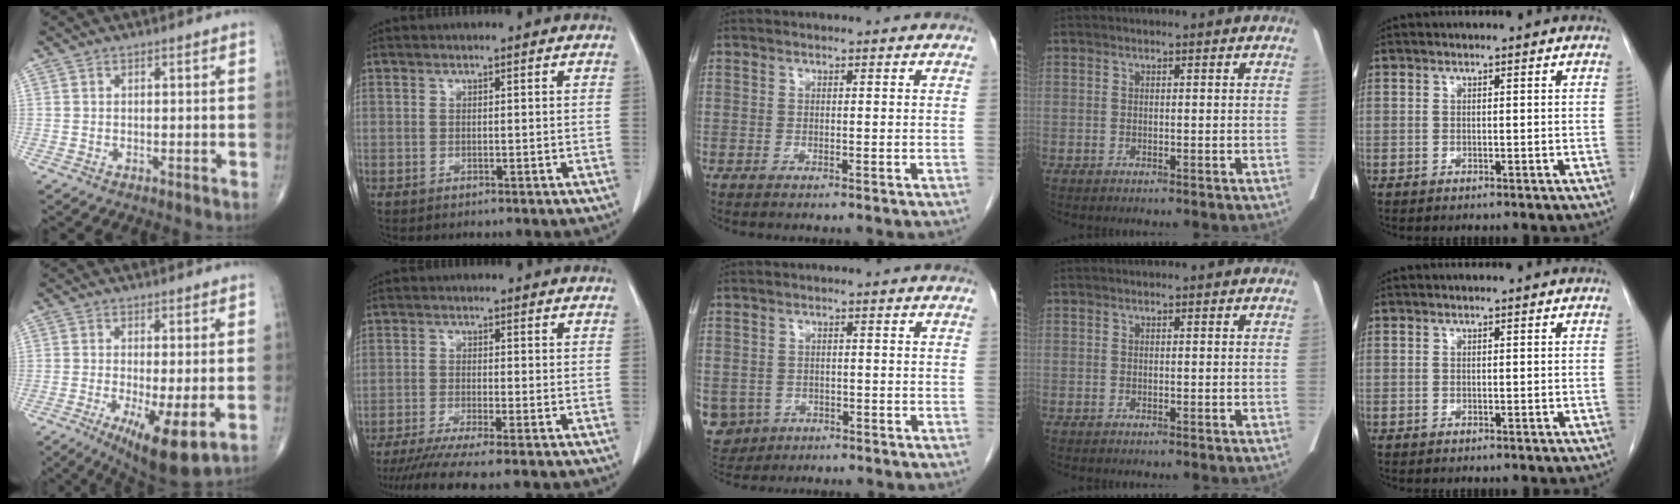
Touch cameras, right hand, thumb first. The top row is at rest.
{"thumb": {"total": 10.6, "force": [-3.1, 2.7, 9.8], "torque": [-0.166, -0.024, -0.044]}, "index": {"total": 8.5, "force": [-7.0, -0.9, 4.7], "torque": [-0.064, -0.022, -0.112]}, "middle": {"total": 7.9, "force": [-3.0, 7.0, 1.9], "torque": [-0.063, 0.003, -0.041]}}